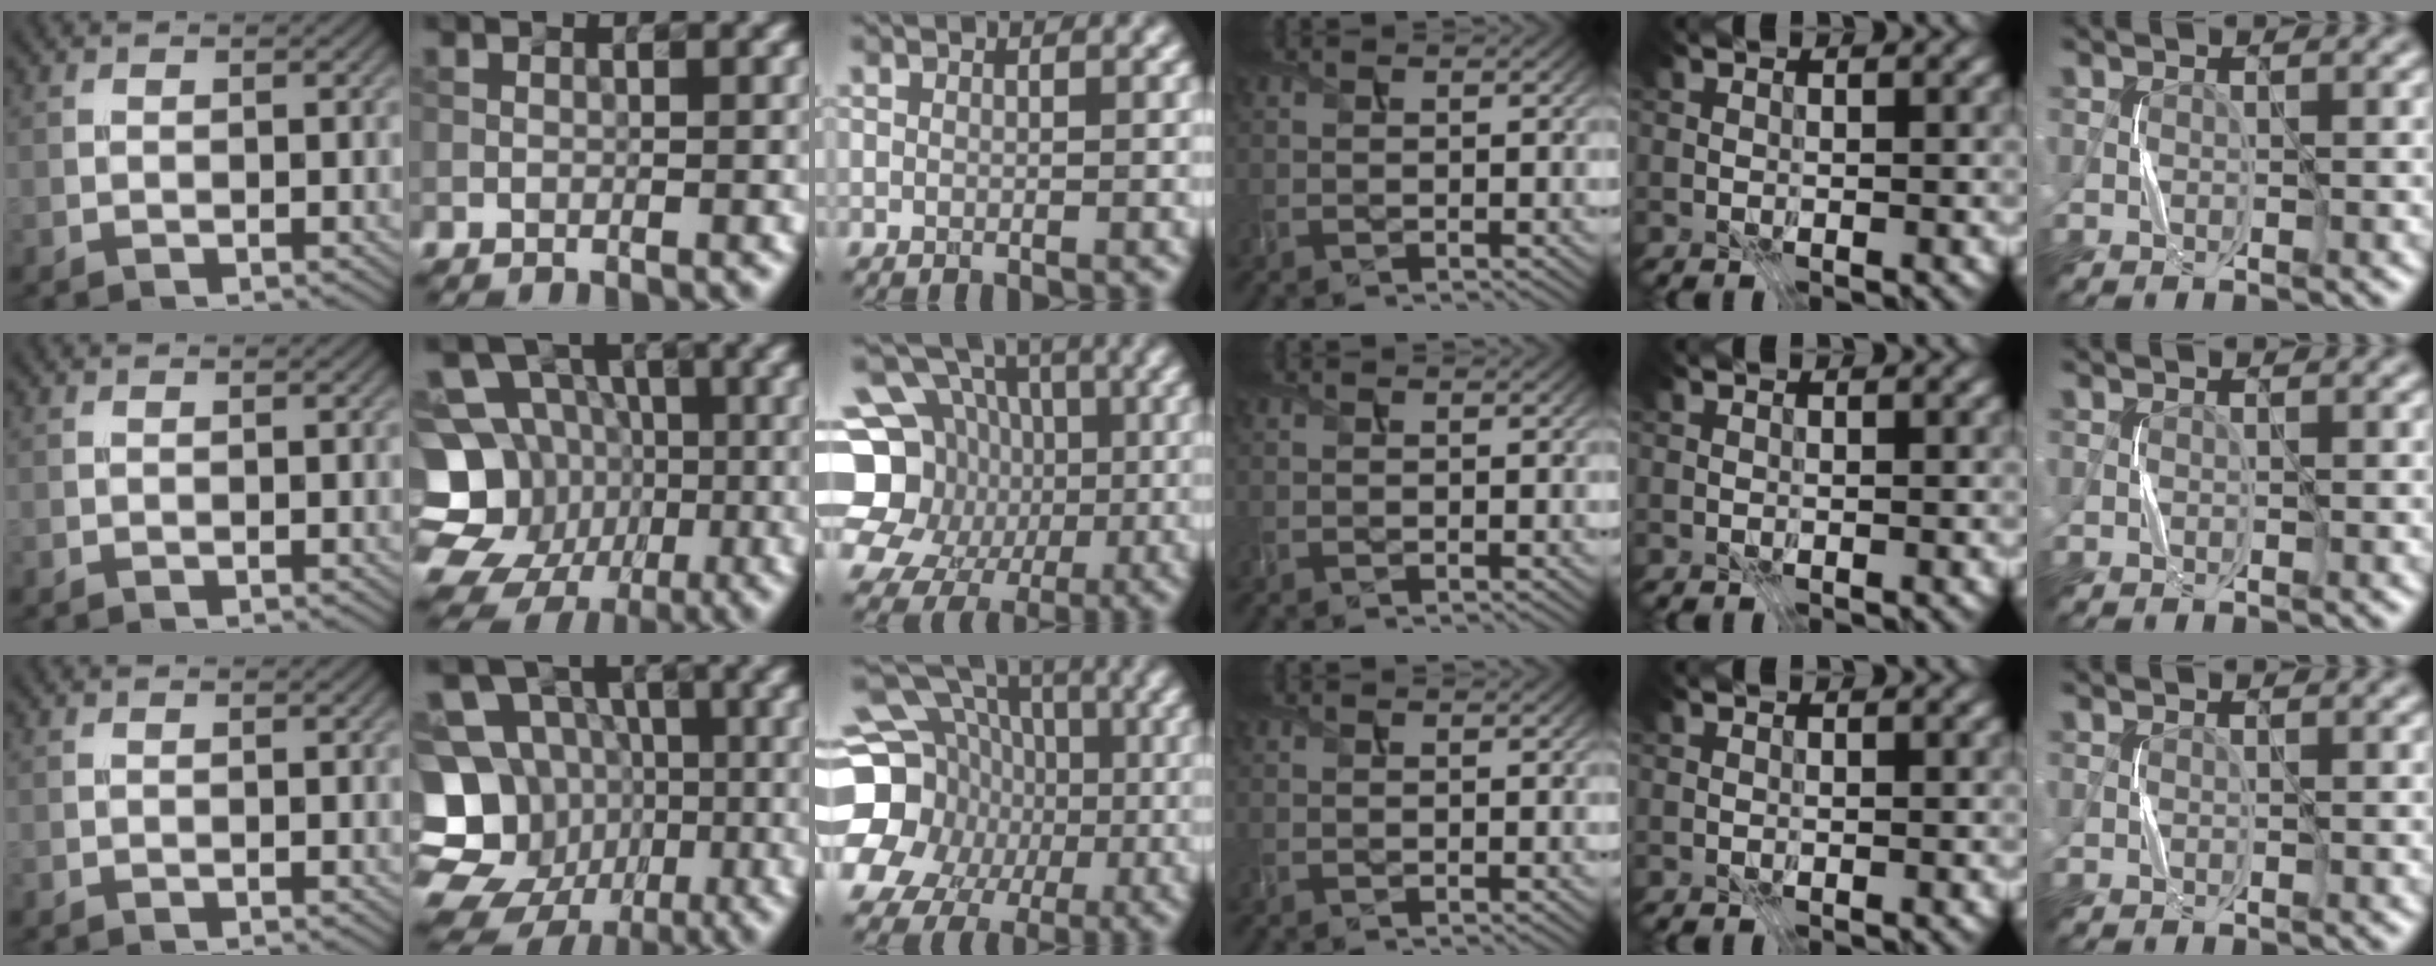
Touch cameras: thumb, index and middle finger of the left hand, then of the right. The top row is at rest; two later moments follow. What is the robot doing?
{"motion": "press", "object": "stapler"}